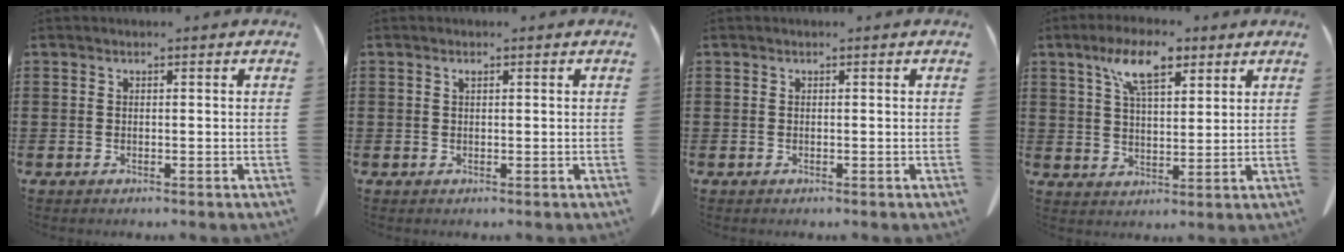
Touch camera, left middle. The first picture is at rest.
{"total": 0.6, "force": [0.3, 0.2, 0.5], "torque": [-0.011, -0.001, 0.007]}
{"total": 0.0}
{"total": 9.0, "force": [5.6, 3.4, 6.2], "torque": [-0.128, -0.002, 0.098]}